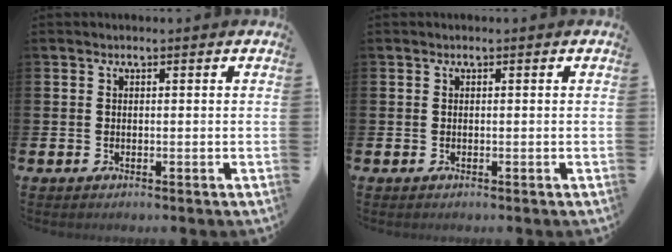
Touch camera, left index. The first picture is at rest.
{"total": 0.0}